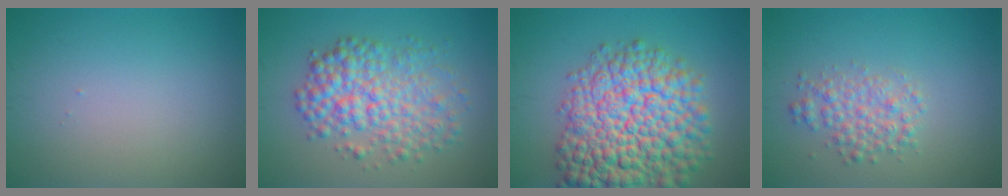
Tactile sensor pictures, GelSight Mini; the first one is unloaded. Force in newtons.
{"total": 6.0, "press": 6.0, "slide": 0.1}
{"total": 12.7, "press": 12.7, "slide": 0.5}
{"total": 2.8, "press": 2.8, "slide": 0.1}